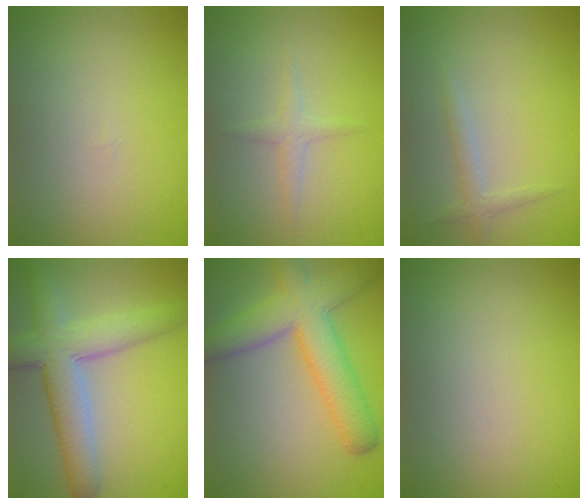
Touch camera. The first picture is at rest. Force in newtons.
{"total": 1.3, "press": 1.3, "slide": 0.1}
{"total": 1.4, "press": 1.4, "slide": 0.1}
{"total": 6.8, "press": 6.8, "slide": 0.5}
{"total": 7.2, "press": 7.2, "slide": 0.3}
{"total": 0.0}